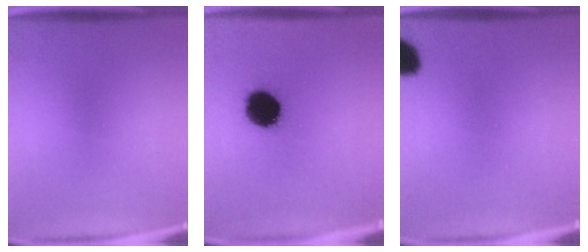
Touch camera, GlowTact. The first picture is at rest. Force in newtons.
{"total": 14.6}
{"total": 6.1}